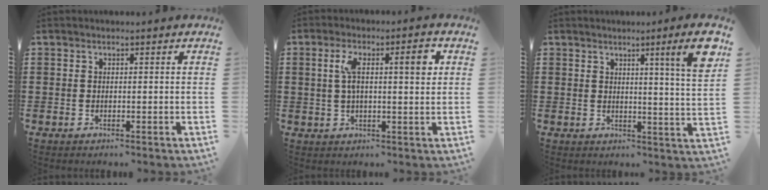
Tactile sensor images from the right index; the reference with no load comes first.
{"total": 6.5, "force": [1.7, 1.6, 6.1], "torque": [-0.105, 0.001, 0.022]}
{"total": 6.9, "force": [3.7, -1.1, 5.8], "torque": [-0.086, -0.025, 0.052]}